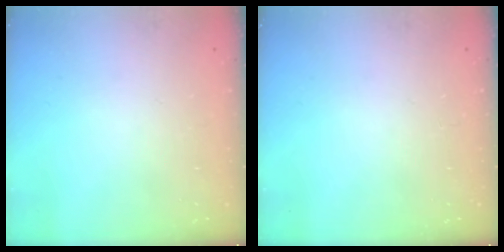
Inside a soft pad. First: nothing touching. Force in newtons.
{"total": 0.0}